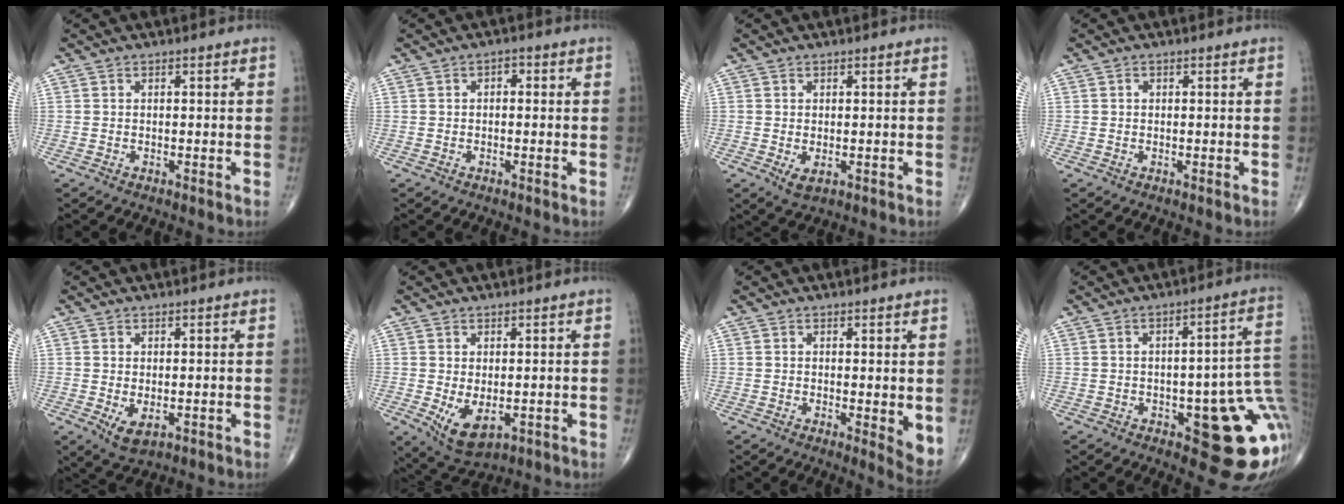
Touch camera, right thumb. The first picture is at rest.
{"total": 1.6, "force": [0.2, 1.0, 1.2], "torque": [-0.008, 0.005, -0.004]}
{"total": 2.5, "force": [-0.6, 1.3, 2.0], "torque": [-0.033, -0.004, -0.003]}
{"total": 0.6, "force": [0.1, 0.5, 0.3], "torque": [-0.002, 0.001, 0.000]}
{"total": 3.9, "force": [-0.9, 2.1, 3.2], "torque": [-0.050, -0.009, -0.005]}
{"total": 6.8, "force": [-1.3, 3.7, 5.5], "torque": [-0.089, -0.013, -0.006]}
{"total": 4.8, "force": [0.1, 1.5, 4.6], "torque": [-0.058, -0.015, 0.001]}
{"total": 17.8, "force": [-3.7, 6.3, 16.2], "torque": [-0.141, 0.024, -0.029]}